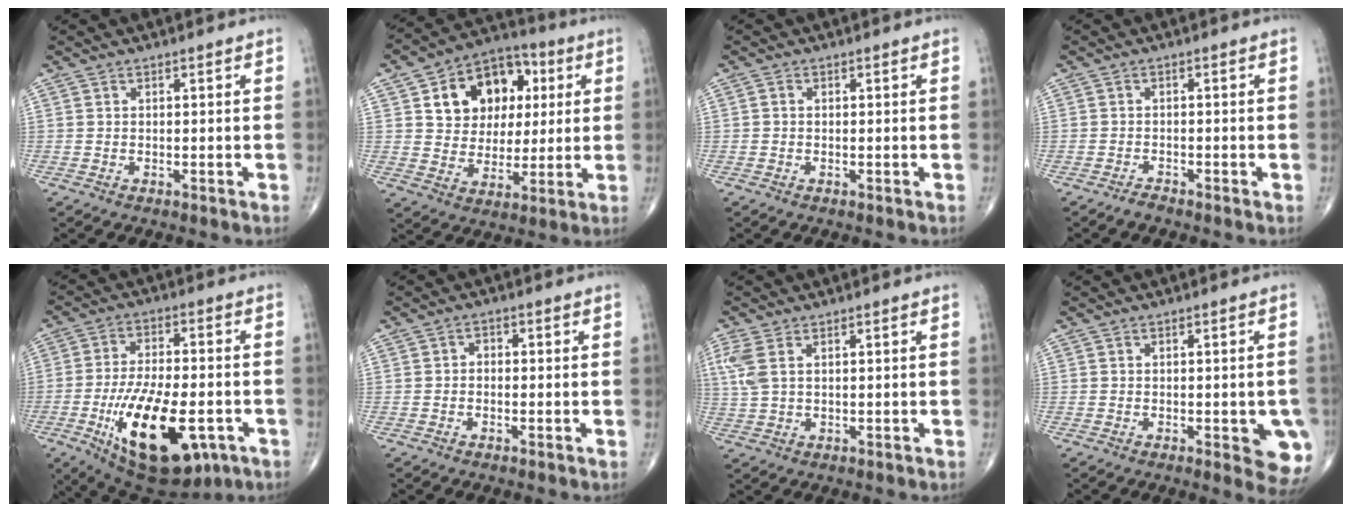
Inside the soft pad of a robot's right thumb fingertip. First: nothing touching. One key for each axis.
{"total": 16.3, "fx": 4.8, "fy": 12.4, "fz": 9.4, "tx": -0.100, "ty": 0.005, "tz": 0.078}
{"total": 0.6, "fx": 0.0, "fy": 0.5, "fz": 0.3, "tx": -0.003, "ty": 0.001, "tz": -0.005}
{"total": 1.1, "fx": -1.1, "fy": 0.1, "fz": 0.3, "tx": -0.007, "ty": -0.003, "tz": -0.025}
{"total": 21.4, "fx": -7.3, "fy": 9.7, "fz": 17.6, "tx": -0.304, "ty": 0.004, "tz": -0.100}
{"total": 1.4, "fx": -0.2, "fy": 1.1, "fz": 0.9, "tx": -0.002, "ty": 0.007, "tz": -0.009}
{"total": 5.0, "fx": 1.8, "fy": 2.6, "fz": 3.9, "tx": -0.114, "ty": 0.010, "tz": 0.046}
{"total": 7.6, "fx": -2.0, "fy": 2.6, "fz": 6.9, "tx": -0.055, "ty": -0.010, "tz": -0.021}